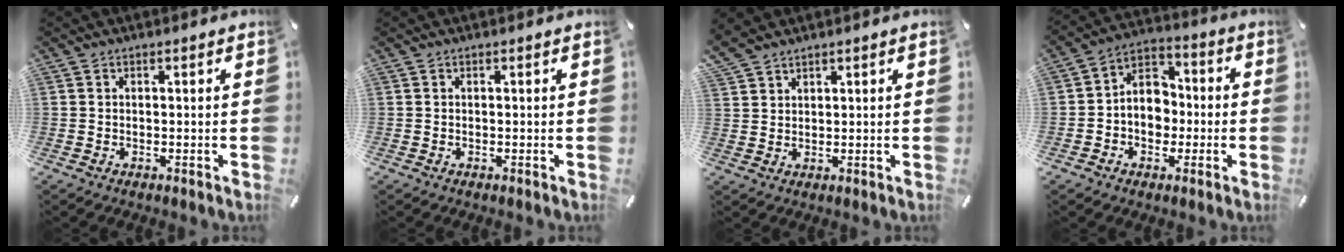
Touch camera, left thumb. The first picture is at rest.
{"total": 0.0}
{"total": 3.6, "force": [3.1, 1.7, 0.8], "torque": [-0.022, -0.009, 0.061]}
{"total": 8.2, "force": [-1.6, 7.3, 3.4], "torque": [-0.065, 0.018, -0.029]}